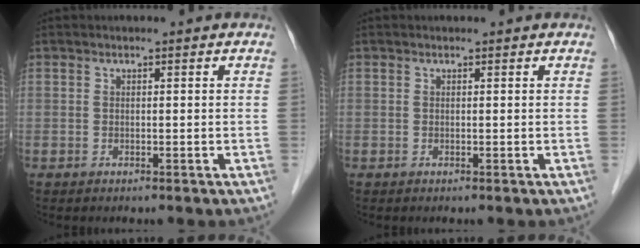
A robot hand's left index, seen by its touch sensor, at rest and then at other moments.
{"total": 0.0}